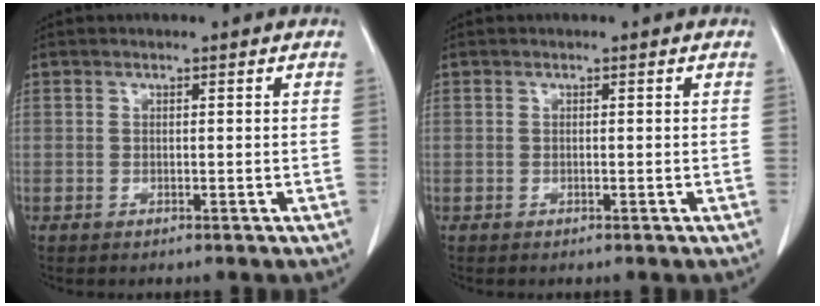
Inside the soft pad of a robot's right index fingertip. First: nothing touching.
{"total": 0.0}